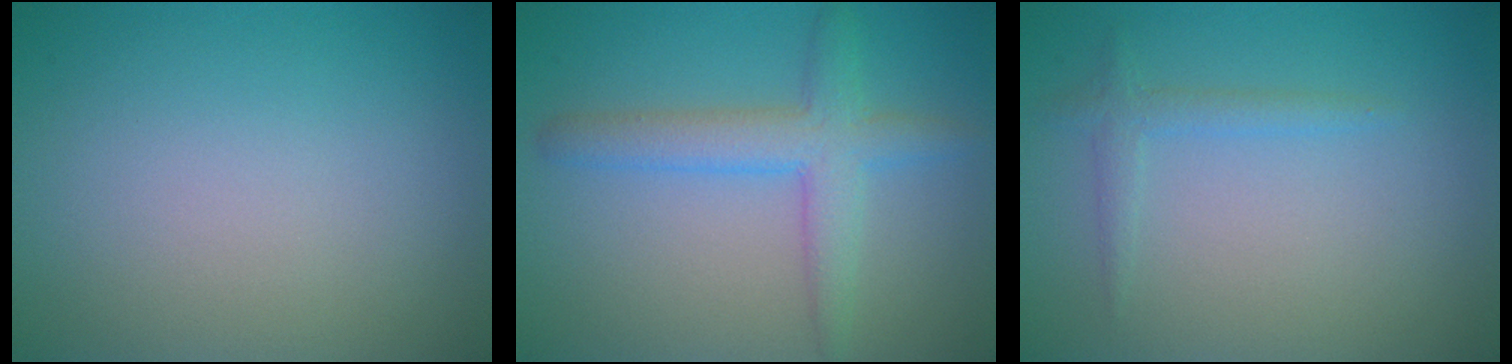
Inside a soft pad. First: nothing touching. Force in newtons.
{"total": 4.0, "press": 4.0, "slide": 0.1}
{"total": 1.4, "press": 1.4, "slide": 0.1}